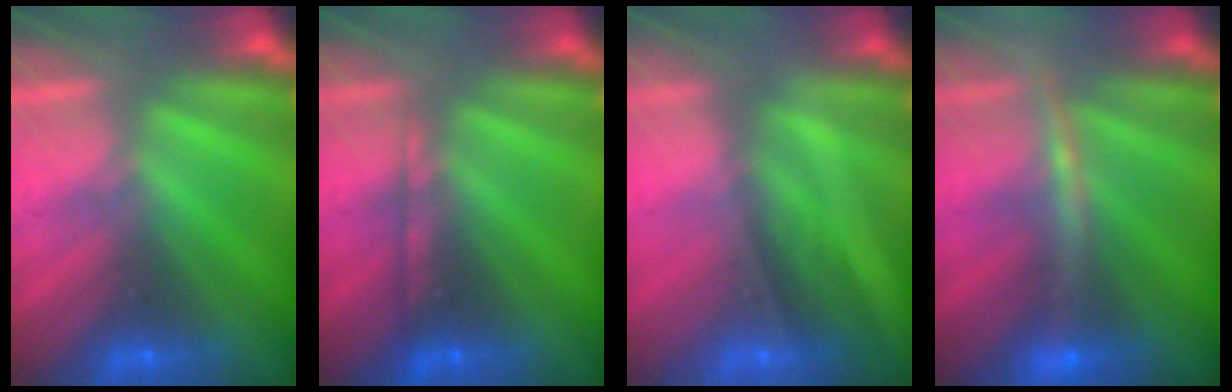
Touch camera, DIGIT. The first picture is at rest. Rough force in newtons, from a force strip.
{"total": 2.2}
{"total": 2.1}
{"total": 2.5}